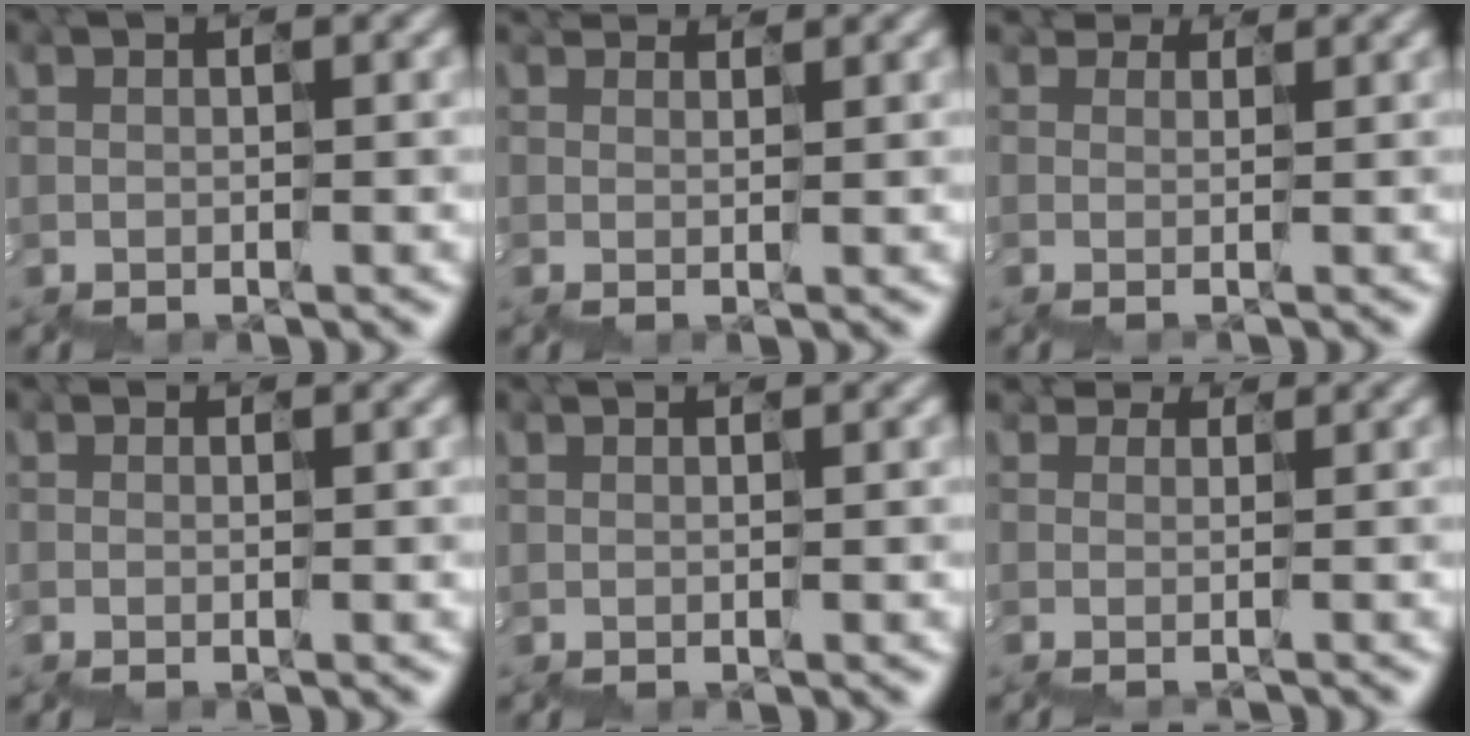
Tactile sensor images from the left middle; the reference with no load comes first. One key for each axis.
{"total": 2.3, "fx": 2.0, "fy": 0.9, "fz": 0.8, "tx": -0.003, "ty": 0.024, "tz": 0.028}
{"total": 3.9, "fx": 3.1, "fy": 1.9, "fz": 1.4, "tx": -0.027, "ty": 0.023, "tz": 0.052}
{"total": 0.0}
{"total": 0.7, "fx": 0.4, "fy": 0.4, "fz": 0.4, "tx": 0.007, "ty": 0.010, "tz": 0.004}
{"total": 3.0, "fx": 2.0, "fy": 1.9, "fz": 1.2, "tx": -0.024, "ty": 0.022, "tz": 0.040}